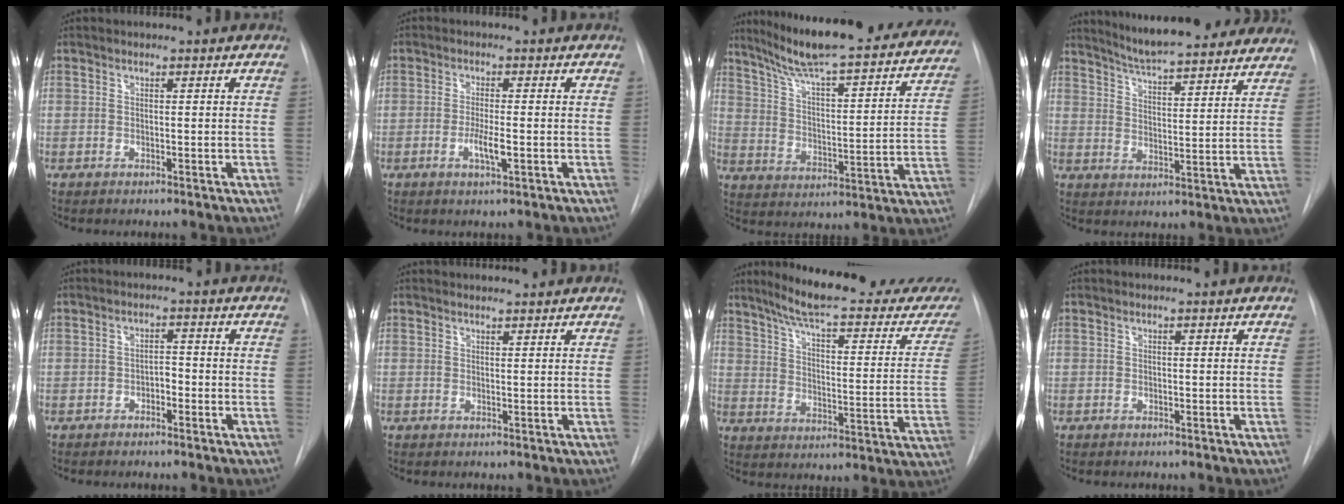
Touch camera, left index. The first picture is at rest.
{"total": 3.8, "force": [-2.6, 0.1, 2.8], "torque": [-0.055, -0.008, -0.041]}
{"total": 28.4, "force": [24.4, 3.9, 14.0], "torque": [-0.212, -0.048, 0.319]}
{"total": 20.5, "force": [18.3, 3.0, 8.7], "torque": [-0.127, -0.021, 0.234]}
{"total": 2.9, "force": [-2.7, 0.8, 0.9], "torque": [-0.007, 0.003, -0.042]}
{"total": 0.9, "force": [0.9, 0.0, 0.1], "torque": [-0.005, 0.010, 0.012]}
{"total": 25.9, "force": [22.1, 3.6, 12.9], "torque": [-0.176, -0.063, 0.271]}
{"total": 0.0}